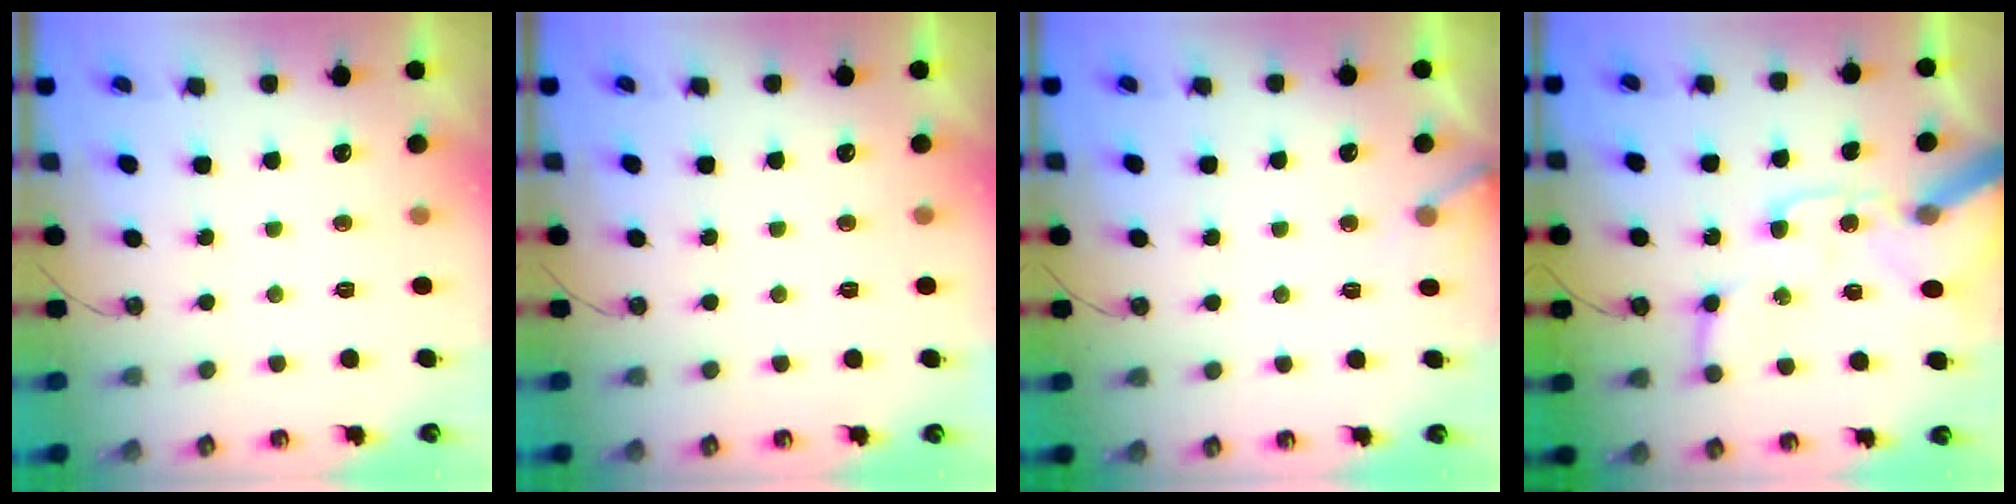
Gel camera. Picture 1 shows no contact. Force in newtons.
{"total": 0.0}
{"total": 3.2, "press": 3.2, "slide": 0.2}
{"total": 20.5, "press": 20.3, "slide": 3.2}